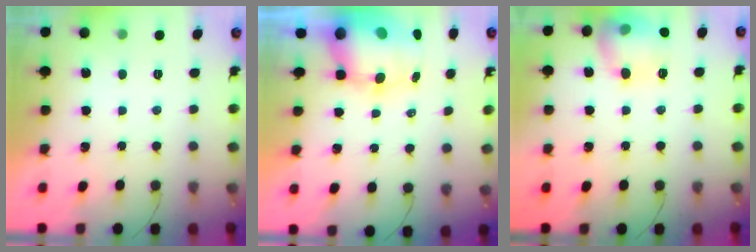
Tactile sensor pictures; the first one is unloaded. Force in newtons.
{"total": 11.5, "press": 11.0, "slide": 3.2}
{"total": 13.7, "press": 13.6, "slide": 1.2}